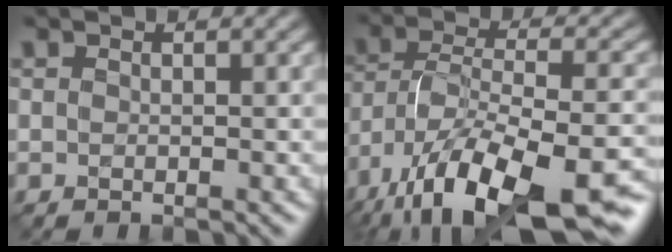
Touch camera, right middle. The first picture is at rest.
{"total": 17.7, "force": [-11.3, 7.2, 11.6], "torque": [-0.214, -0.039, -0.162]}